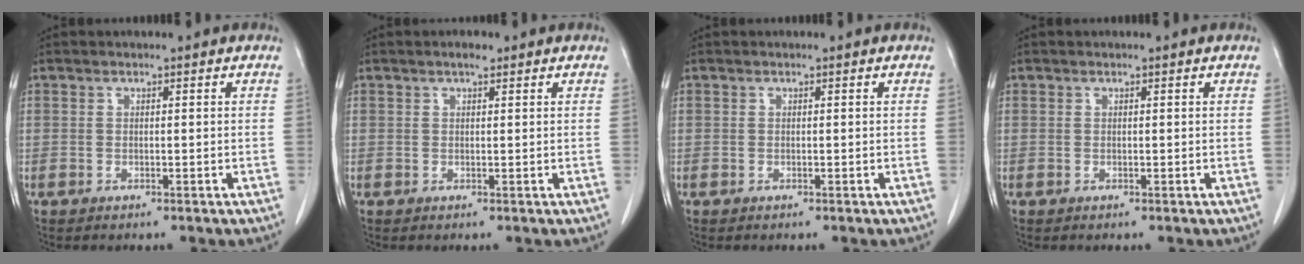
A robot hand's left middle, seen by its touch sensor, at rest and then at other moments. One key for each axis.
{"total": 1.2, "fx": 0.9, "fy": 0.4, "fz": 0.8, "tx": -0.017, "ty": 0.003, "tz": 0.014}
{"total": 0.0}
{"total": 0.0}